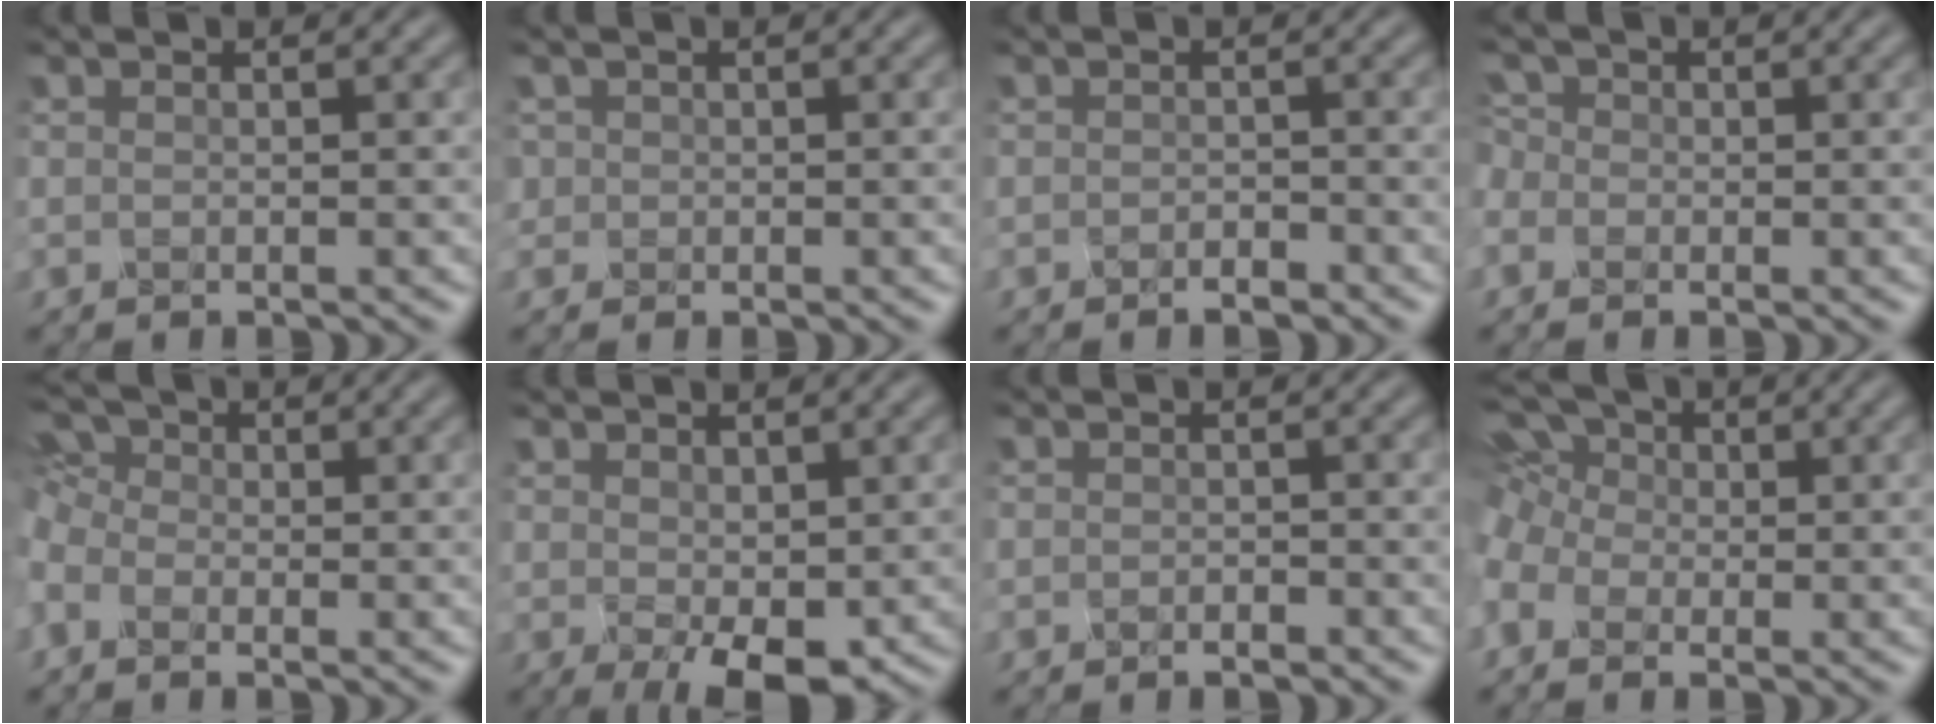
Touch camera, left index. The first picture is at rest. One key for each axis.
{"total": 1.0, "fx": 0.1, "fy": 1.0, "fz": -0.1, "tx": 0.000, "ty": -0.004, "tz": 0.003}
{"total": 1.0, "fx": -0.9, "fy": 0.3, "fz": 0.2, "tx": -0.004, "ty": -0.003, "tz": -0.015}
{"total": 2.6, "fx": 0.2, "fy": 2.4, "fz": 0.9, "tx": -0.018, "ty": 0.014, "tz": -0.017}
{"total": 5.1, "fx": -0.6, "fy": 4.2, "fz": 2.9, "tx": -0.090, "ty": 0.016, "tz": -0.022}
{"total": 4.0, "fx": 0.1, "fy": 2.1, "fz": 3.4, "tx": -0.067, "ty": -0.009, "tz": 0.010}
{"total": 0.7, "fx": -0.6, "fy": 0.2, "fz": 0.1, "tx": -0.002, "ty": -0.003, "tz": -0.009}
{"total": 7.3, "fx": 0.4, "fy": 5.9, "fz": 4.3, "tx": -0.109, "ty": 0.025, "tz": -0.033}